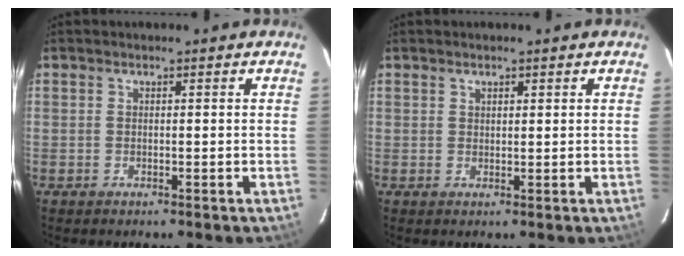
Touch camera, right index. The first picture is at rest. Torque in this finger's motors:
{"motor_torque": [-0.15, -0.06, -0.05, 0.00]}